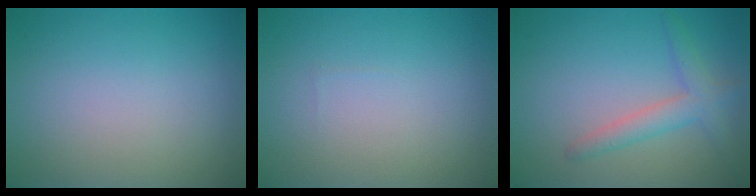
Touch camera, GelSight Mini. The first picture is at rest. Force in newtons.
{"total": 0.0}
{"total": 2.7, "press": 2.7, "slide": 0.3}